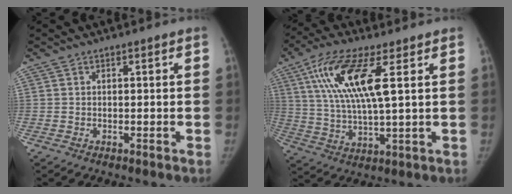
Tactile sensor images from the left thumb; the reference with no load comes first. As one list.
[{"total": 14.4, "force": [5.2, 3.7, 13.0], "torque": [-0.274, -0.013, 0.098]}]